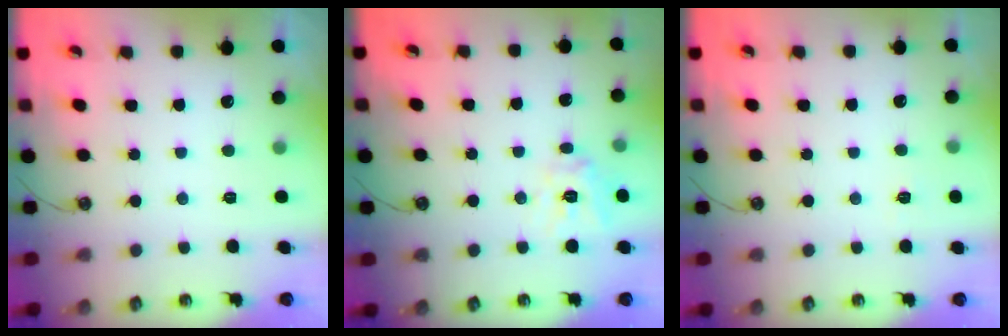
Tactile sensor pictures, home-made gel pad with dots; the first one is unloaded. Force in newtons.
{"total": 11.9, "press": 11.8, "slide": 1.1}
{"total": 4.3, "press": 4.3, "slide": 0.5}